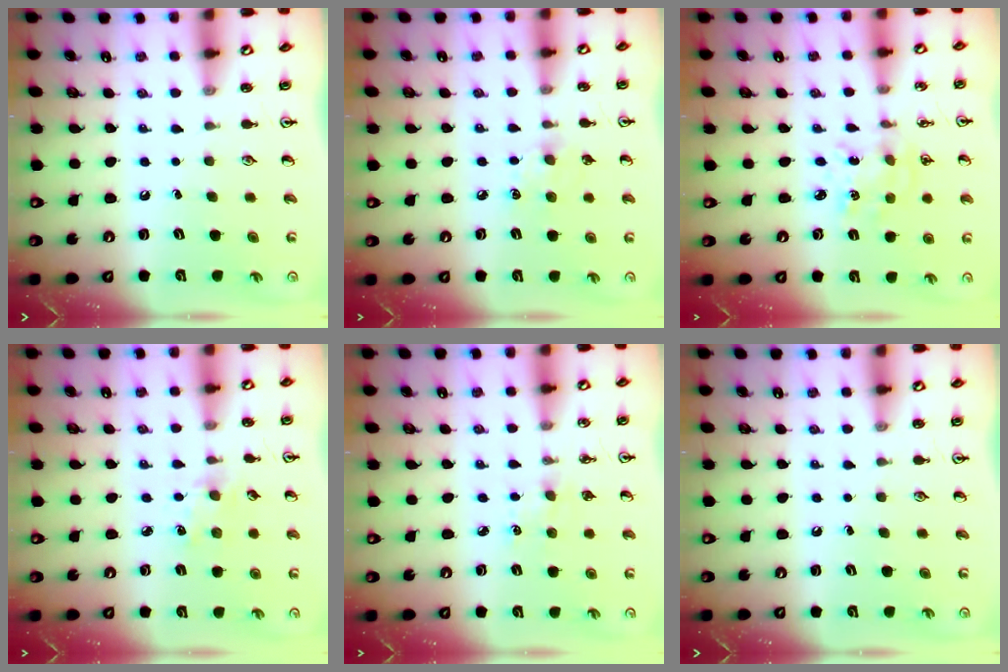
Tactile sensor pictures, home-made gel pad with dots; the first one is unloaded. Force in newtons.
{"total": 6.6, "press": 6.5, "slide": 0.7}
{"total": 2.8, "press": 2.8, "slide": 0.2}
{"total": 2.9, "press": 2.9, "slide": 0.5}
{"total": 2.7, "press": 2.7, "slide": 0.4}
{"total": 0.0}